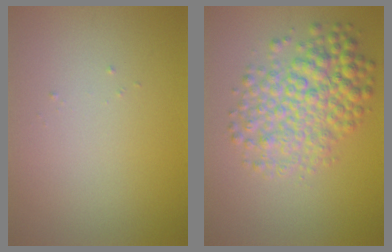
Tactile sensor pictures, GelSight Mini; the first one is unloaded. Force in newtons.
{"total": 6.2, "press": 6.2, "slide": 0.1}